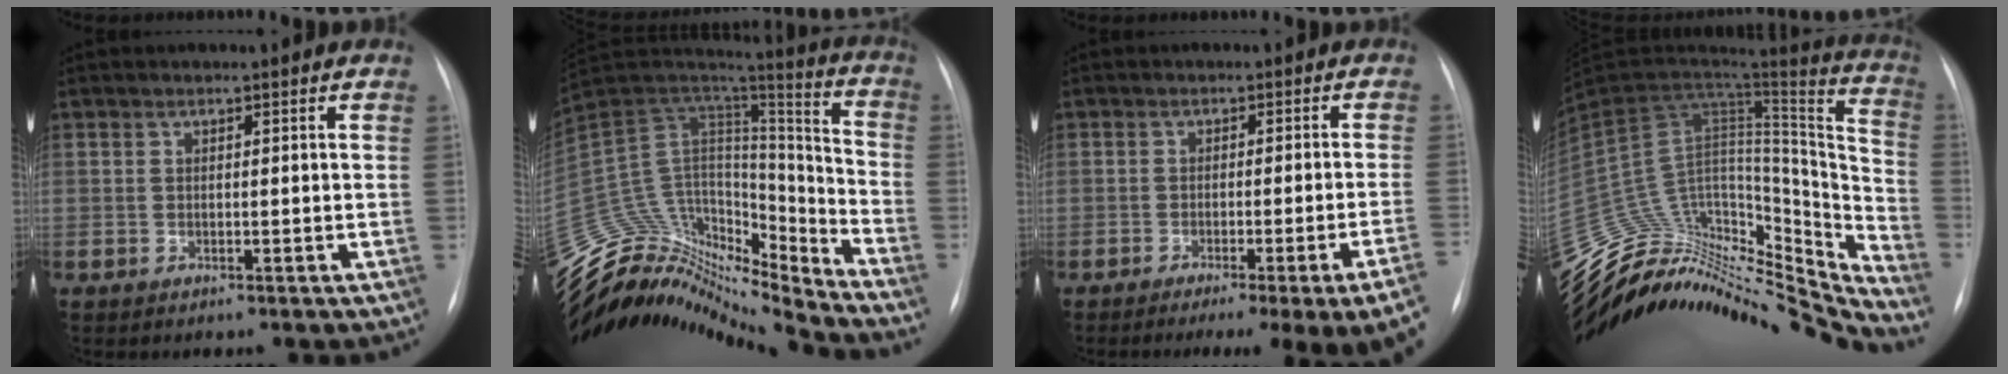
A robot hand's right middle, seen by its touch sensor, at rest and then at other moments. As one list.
[{"total": 27.6, "force": [-26.0, 5.6, 7.1], "torque": [-0.179, 0.055, -0.419]}, {"total": 14.2, "force": [-10.1, -1.3, 9.9], "torque": [-0.074, -0.015, -0.130]}, {"total": 38.0, "force": [-34.4, 10.6, 12.1], "torque": [-0.195, 0.016, -0.496]}]